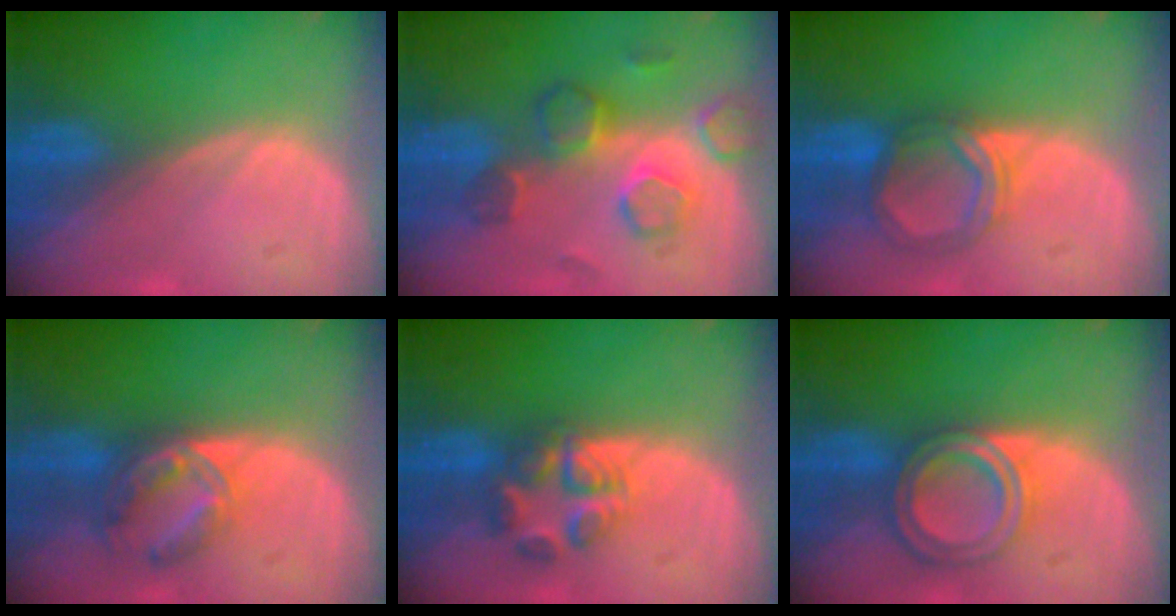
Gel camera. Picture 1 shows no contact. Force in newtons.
{"total": 7.8, "press": 7.4, "slide": 2.4}
{"total": 5.5, "press": 5.2, "slide": 1.7}
{"total": 7.1, "press": 6.1, "slide": 3.7}
{"total": 5.8, "press": 5.8, "slide": 0.8}
{"total": 6.7, "press": 6.0, "slide": 3.1}